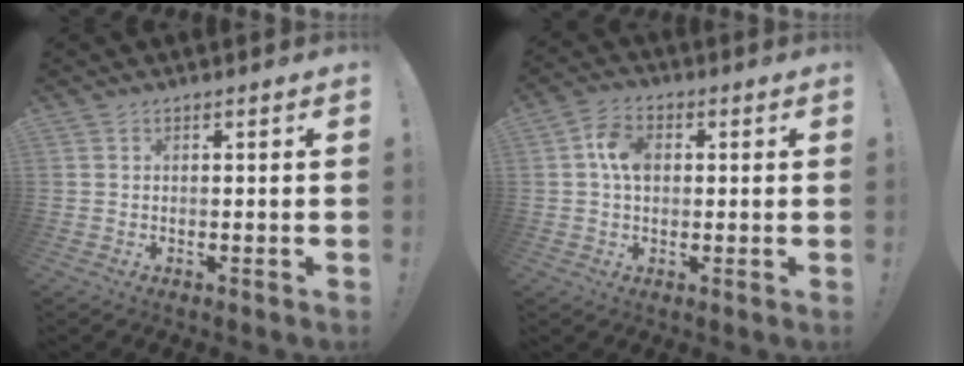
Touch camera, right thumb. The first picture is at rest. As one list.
[{"total": 8.0, "force": [1.1, 5.6, 5.6], "torque": [-0.097, 0.011, 0.023]}]